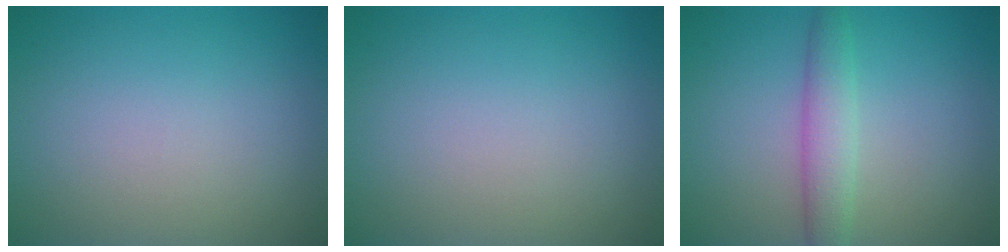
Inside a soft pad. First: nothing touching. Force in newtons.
{"total": 0.0}
{"total": 3.0, "press": 3.0, "slide": 0.1}